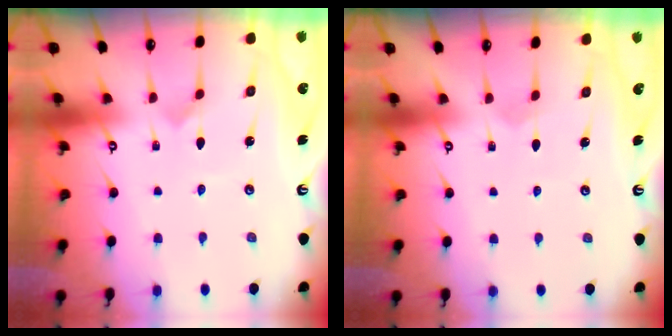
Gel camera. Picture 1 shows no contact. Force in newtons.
{"total": 0.9, "press": 0.9, "slide": 0.0}